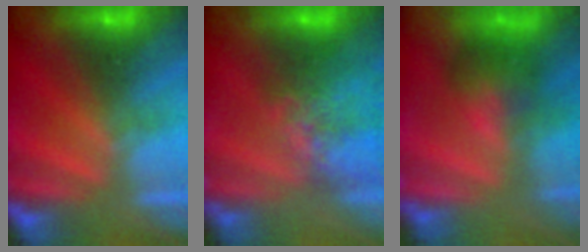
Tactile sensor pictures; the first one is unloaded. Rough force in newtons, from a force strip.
{"total": 9.3}
{"total": 9.1}